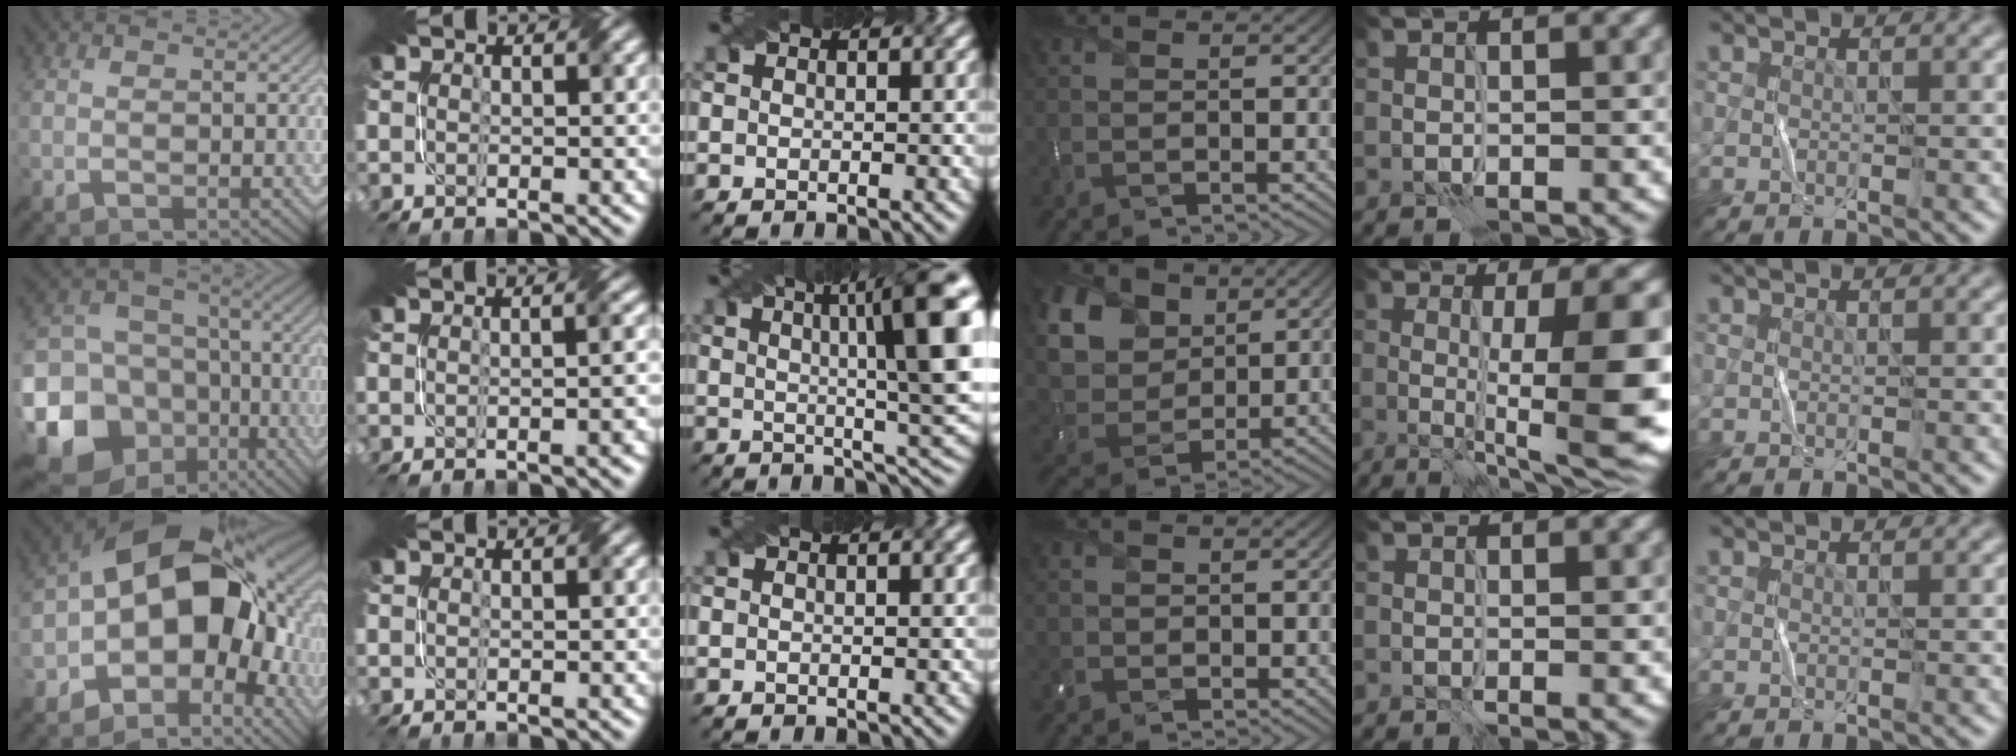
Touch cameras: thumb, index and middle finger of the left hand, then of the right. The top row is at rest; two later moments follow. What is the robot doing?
{"motion": "fold", "object": "bubble wrap"}